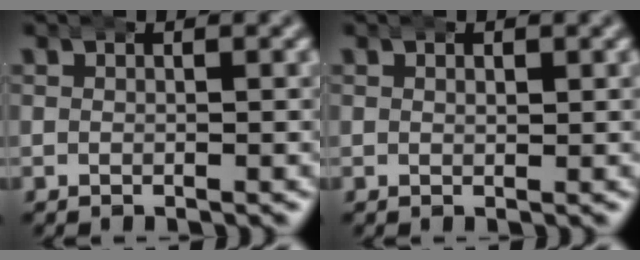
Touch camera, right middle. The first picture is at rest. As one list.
[{"total": 0.6, "force": [0.3, 0.3, 0.3], "torque": [-0.003, -0.003, 0.005]}]